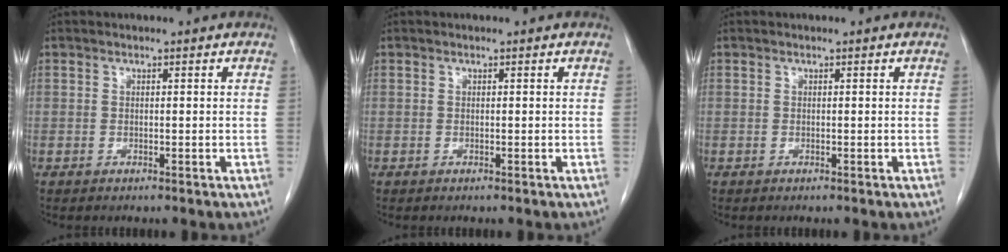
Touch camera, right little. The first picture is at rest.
{"total": 0.0}
{"total": 0.0}